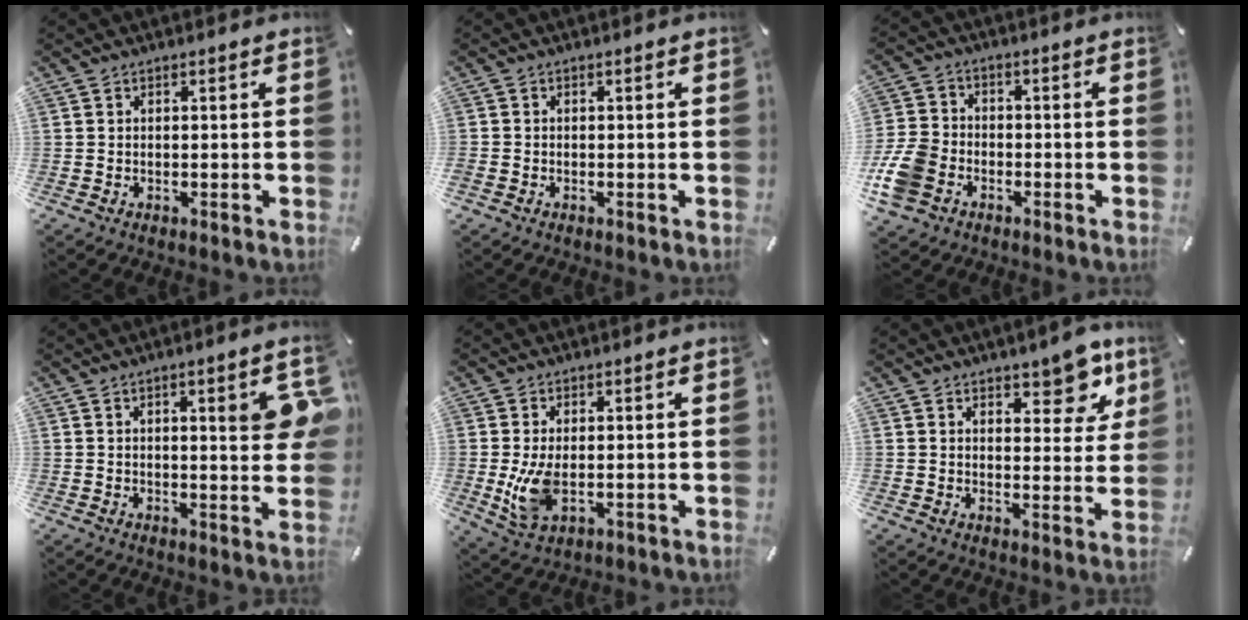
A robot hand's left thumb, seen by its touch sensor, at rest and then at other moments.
{"total": 0.7, "force": [-0.5, 0.5, 0.0], "torque": [0.002, 0.002, -0.011]}
{"total": 11.1, "force": [-4.2, 9.1, 4.6], "torque": [-0.107, 0.038, -0.077]}
{"total": 8.4, "force": [2.8, 1.5, 7.8], "torque": [-0.109, -0.012, 0.036]}
{"total": 7.6, "force": [-0.3, 4.4, 6.1], "torque": [-0.136, -0.015, -0.012]}
{"total": 9.0, "force": [6.6, 4.3, 4.5], "torque": [-0.036, -0.045, 0.111]}